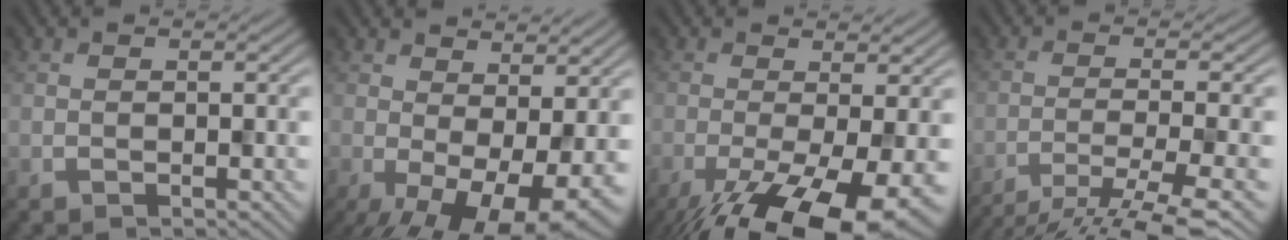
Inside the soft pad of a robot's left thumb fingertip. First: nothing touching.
{"total": 9.9, "force": [-2.1, 4.0, 8.8], "torque": [-0.140, -0.017, -0.011]}
{"total": 12.8, "force": [-5.8, 3.7, 10.8], "torque": [-0.178, -0.027, -0.080]}
{"total": 10.4, "force": [-8.1, 1.1, 6.5], "torque": [-0.107, -0.002, -0.120]}